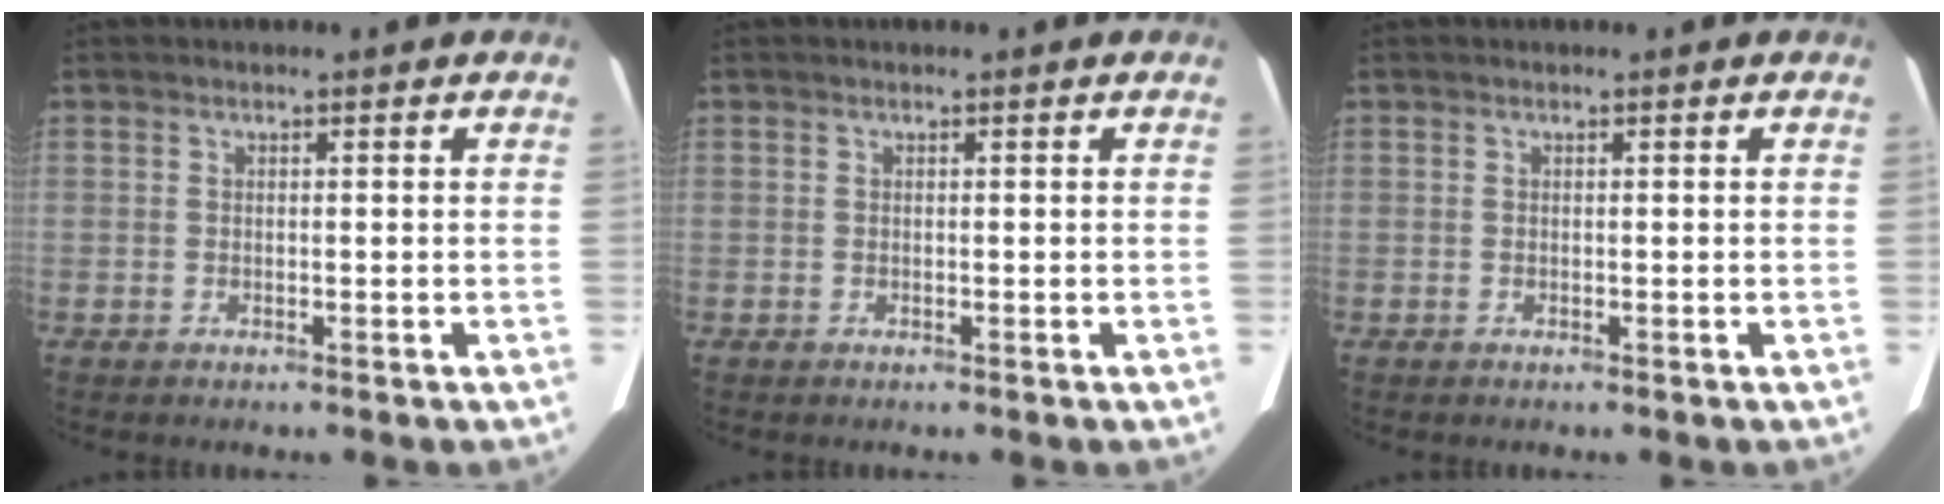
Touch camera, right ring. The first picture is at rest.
{"total": 0.0}
{"total": 0.0}